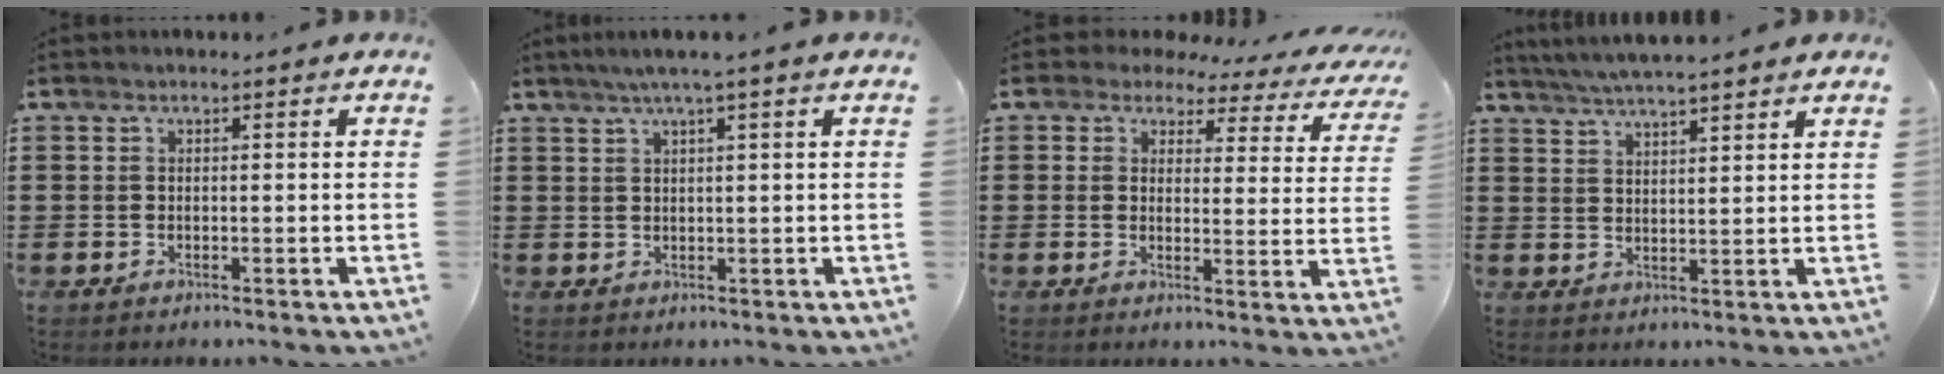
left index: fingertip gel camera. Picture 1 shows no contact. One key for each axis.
{"total": 2.3, "fx": 1.2, "fy": -0.4, "fz": 1.9, "tx": -0.036, "ty": -0.002, "tz": 0.020}
{"total": 3.1, "fx": 2.3, "fy": 1.7, "fz": 1.1, "tx": -0.039, "ty": -0.011, "tz": 0.036}
{"total": 4.2, "fx": 3.9, "fy": -0.3, "fz": 1.5, "tx": -0.039, "ty": -0.013, "tz": 0.069}